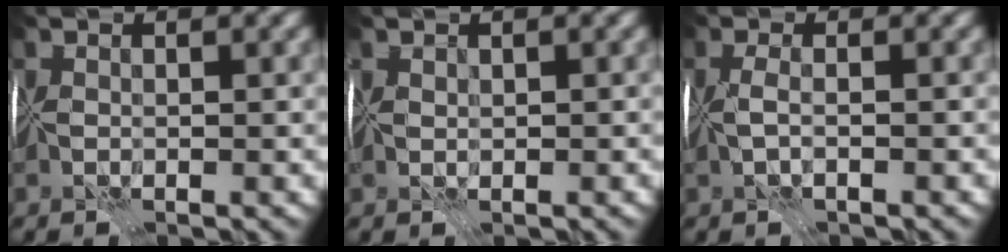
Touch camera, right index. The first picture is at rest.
{"total": 0.7, "force": [0.6, -0.2, -0.3], "torque": [0.007, 0.000, 0.009]}
{"total": 1.0, "force": [-0.6, -0.4, 0.7], "torque": [-0.017, -0.004, -0.008]}